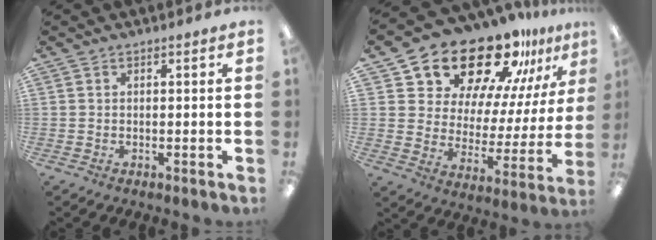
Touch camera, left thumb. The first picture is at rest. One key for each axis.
{"total": 23.0, "fx": 18.9, "fy": 9.7, "fz": 8.9, "tx": -0.149, "ty": -0.138, "tz": 0.333}